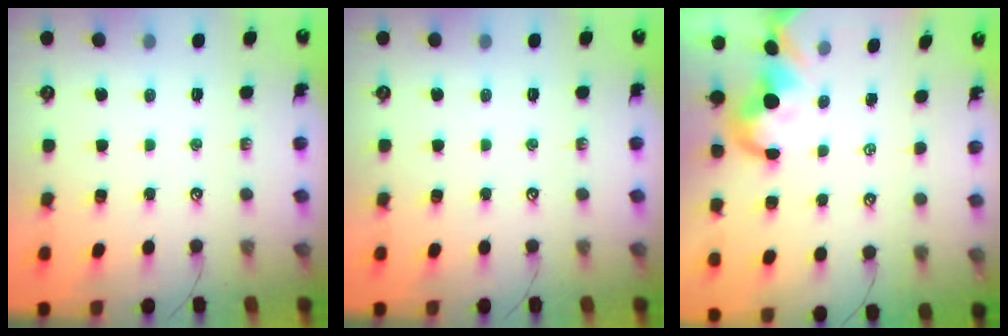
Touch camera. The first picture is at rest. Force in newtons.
{"total": 0.0}
{"total": 2.0, "press": 1.8, "slide": 0.9}